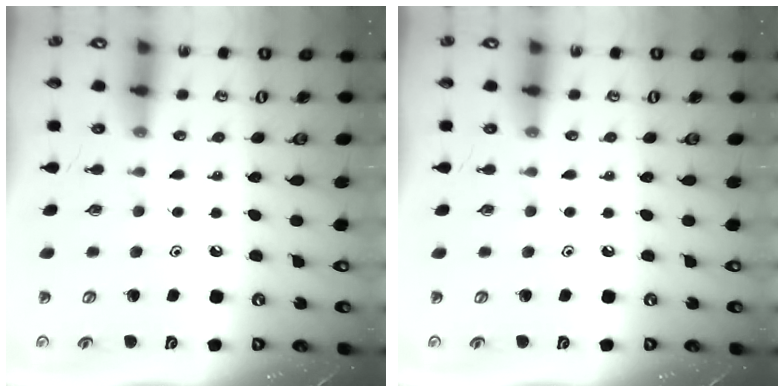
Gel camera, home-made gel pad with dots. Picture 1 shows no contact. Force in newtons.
{"total": 0.0}